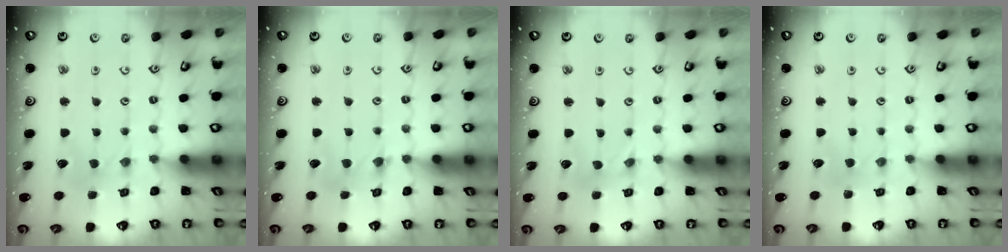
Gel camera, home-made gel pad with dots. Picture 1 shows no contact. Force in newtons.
{"total": 2.3, "press": 2.3, "slide": 0.3}
{"total": 0.0}
{"total": 2.5, "press": 2.4, "slide": 0.4}